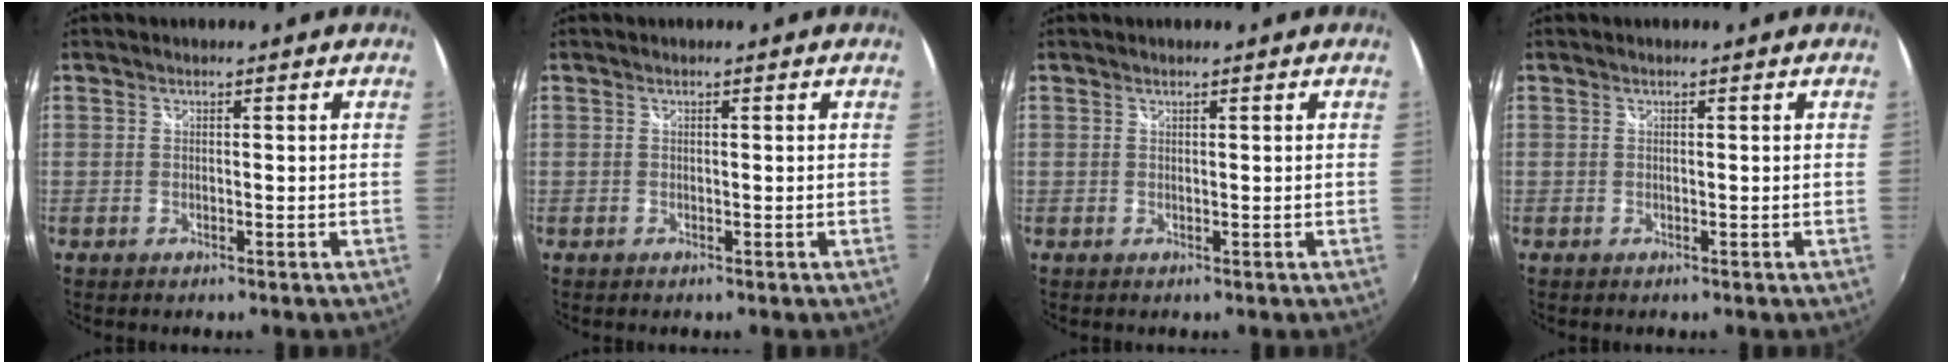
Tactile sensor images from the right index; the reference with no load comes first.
{"total": 0.0}
{"total": 0.0}
{"total": 0.0}